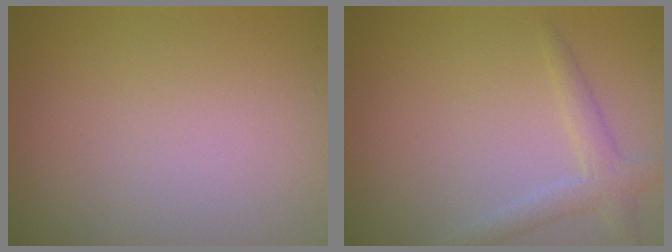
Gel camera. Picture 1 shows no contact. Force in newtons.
{"total": 2.1, "press": 2.1, "slide": 0.0}